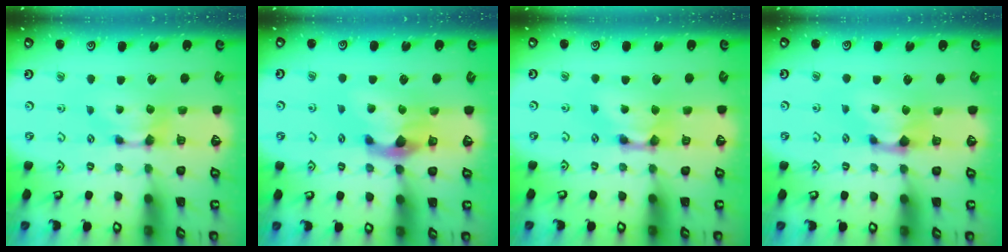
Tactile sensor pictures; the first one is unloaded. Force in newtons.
{"total": 4.9, "press": 4.4, "slide": 2.0}
{"total": 2.7, "press": 2.7, "slide": 0.2}
{"total": 1.2, "press": 0.4, "slide": 1.1}